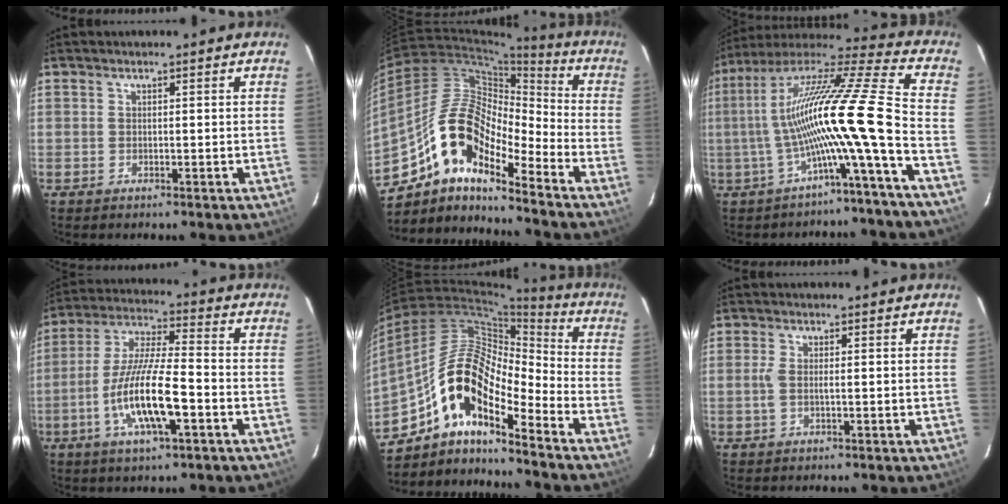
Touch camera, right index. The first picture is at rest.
{"total": 14.9, "force": [-10.0, 5.3, 9.7], "torque": [-0.163, 0.014, -0.203]}
{"total": 17.4, "force": [-5.5, -1.7, 16.5], "torque": [-0.261, -0.018, -0.104]}
{"total": 14.1, "force": [-5.0, 2.8, 12.9], "torque": [-0.263, -0.007, -0.096]}
{"total": 15.2, "force": [-9.4, 5.0, 10.9], "torque": [-0.183, 0.011, -0.190]}
{"total": 2.3, "force": [-0.2, 0.5, 2.2], "torque": [-0.047, -0.001, -0.005]}